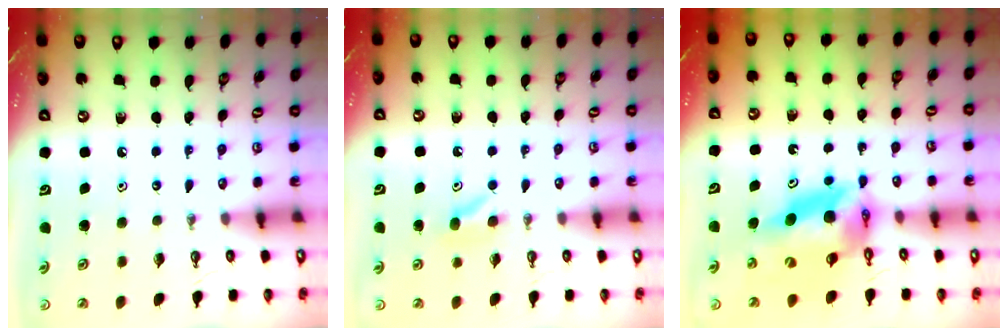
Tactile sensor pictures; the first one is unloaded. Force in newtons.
{"total": 4.0, "press": 3.9, "slide": 0.6}
{"total": 13.2, "press": 13.2, "slide": 1.3}